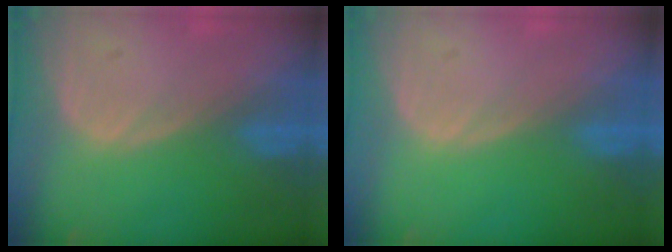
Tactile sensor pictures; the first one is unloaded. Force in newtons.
{"total": 0.0}